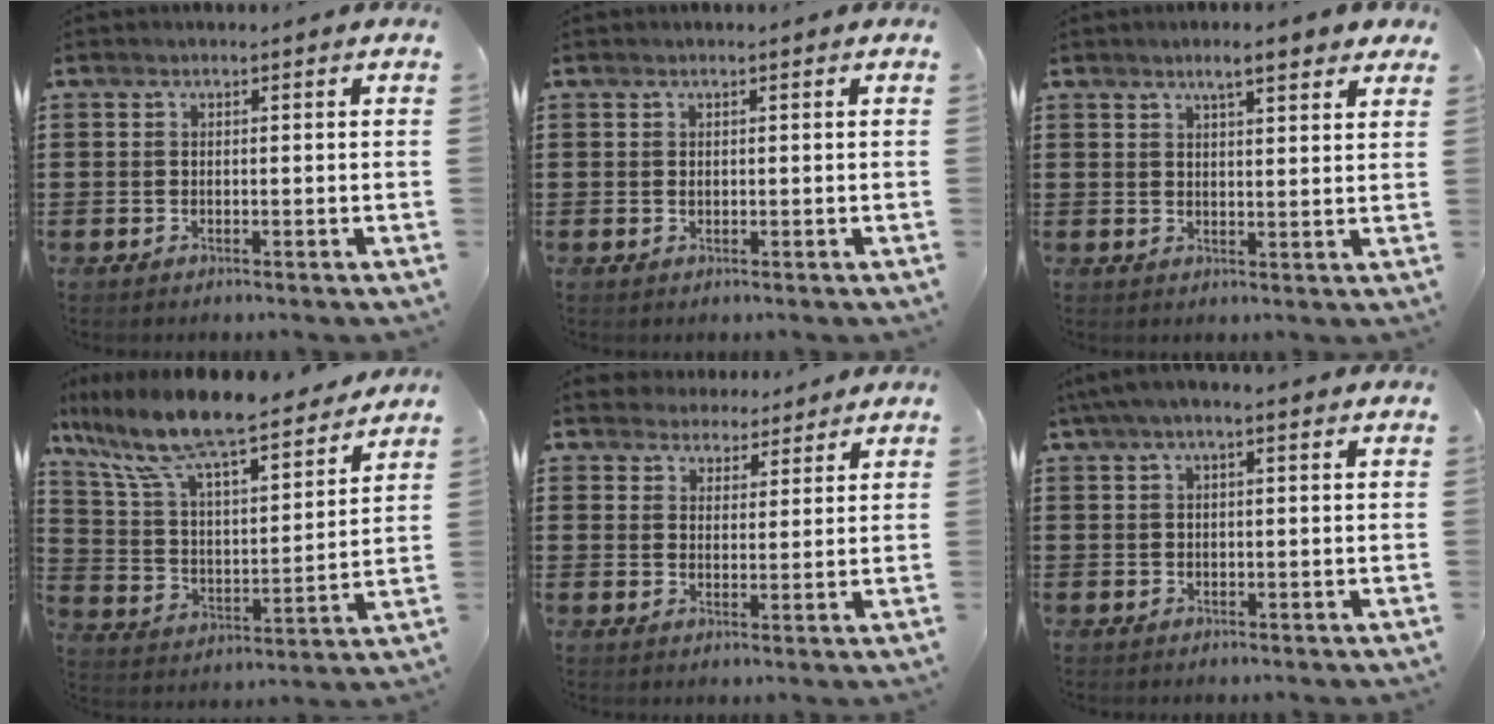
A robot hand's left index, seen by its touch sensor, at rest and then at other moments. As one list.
[{"total": 0.6, "force": [0.1, 0.3, 0.5], "torque": [-0.010, 0.001, 0.002]}, {"total": 4.7, "force": [3.5, 0.7, 3.1], "torque": [-0.059, 0.001, 0.059]}, {"total": 10.8, "force": [9.6, 0.6, 5.0], "torque": [-0.137, -0.067, 0.162]}, {"total": 3.8, "force": [3.5, 1.5, -0.2], "torque": [-0.011, -0.004, 0.066]}, {"total": 2.2, "force": [0.7, 0.3, 2.0], "torque": [-0.038, 0.002, 0.011]}]